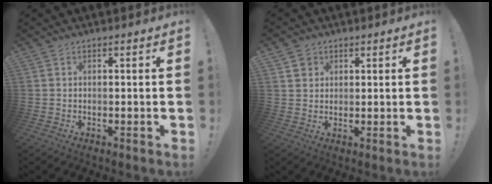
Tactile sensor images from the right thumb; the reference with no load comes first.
{"total": 3.6, "force": [2.0, 2.9, 0.5], "torque": [-0.008, -0.006, 0.038]}